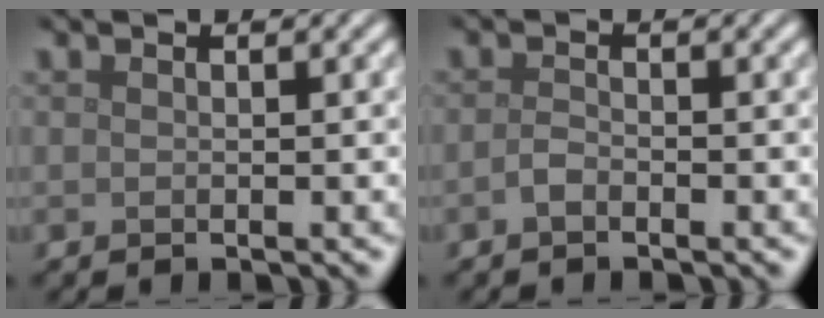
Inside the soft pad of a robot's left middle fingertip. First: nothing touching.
{"total": 1.0, "force": [-0.6, 0.4, 0.6], "torque": [-0.015, 0.001, -0.015]}